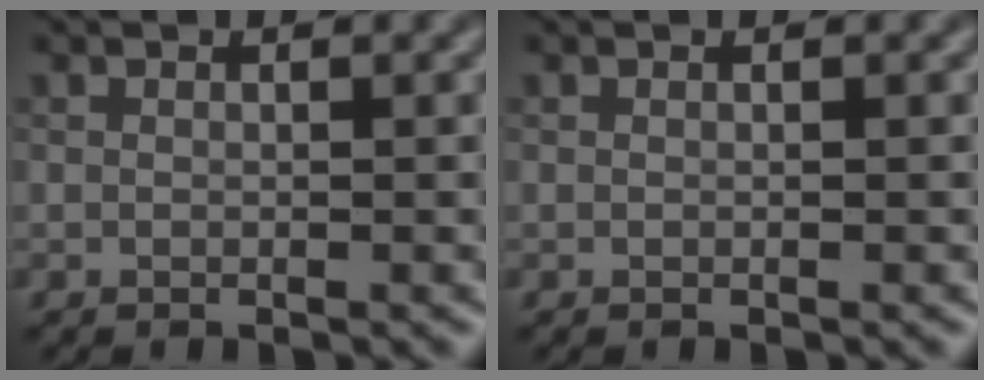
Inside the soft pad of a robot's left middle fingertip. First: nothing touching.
{"total": 0.0}